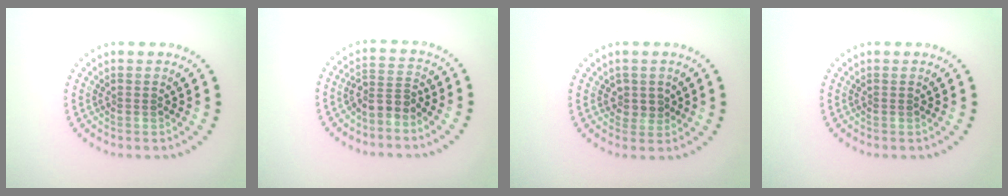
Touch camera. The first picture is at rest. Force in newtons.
{"total": 2.5, "press": 1.8, "slide": 1.7}
{"total": 1.7, "press": 1.4, "slide": 0.9}
{"total": 0.0}